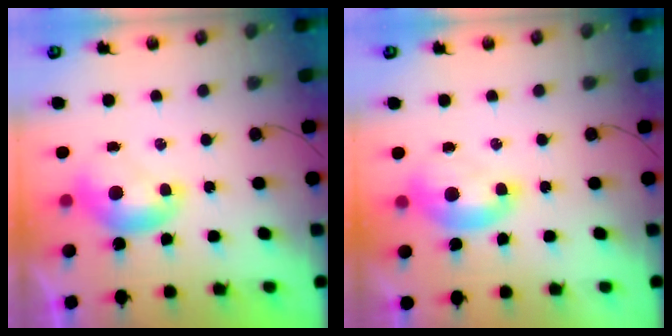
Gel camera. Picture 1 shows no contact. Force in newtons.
{"total": 1.7, "press": 1.6, "slide": 0.7}